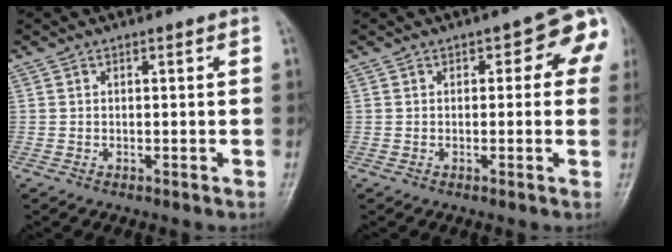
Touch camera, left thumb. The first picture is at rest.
{"total": 6.9, "force": [1.8, 3.4, 5.7], "torque": [-0.025, 0.009, 0.007]}